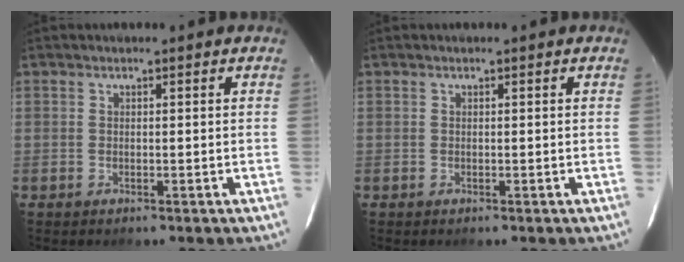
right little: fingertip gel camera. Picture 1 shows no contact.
{"total": 0.0}